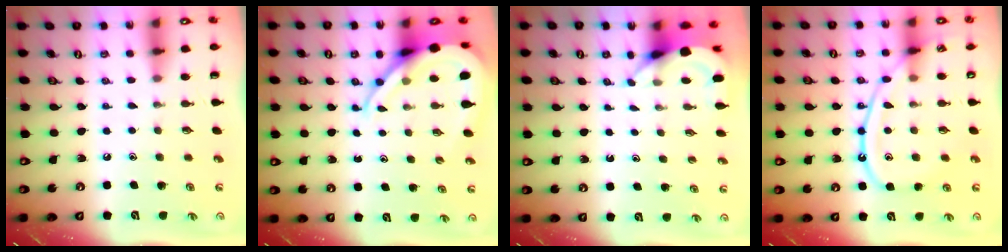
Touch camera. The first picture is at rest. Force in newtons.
{"total": 10.9, "press": 10.8, "slide": 0.9}
{"total": 3.9, "press": 3.9, "slide": 0.3}
{"total": 12.7, "press": 12.6, "slide": 1.4}